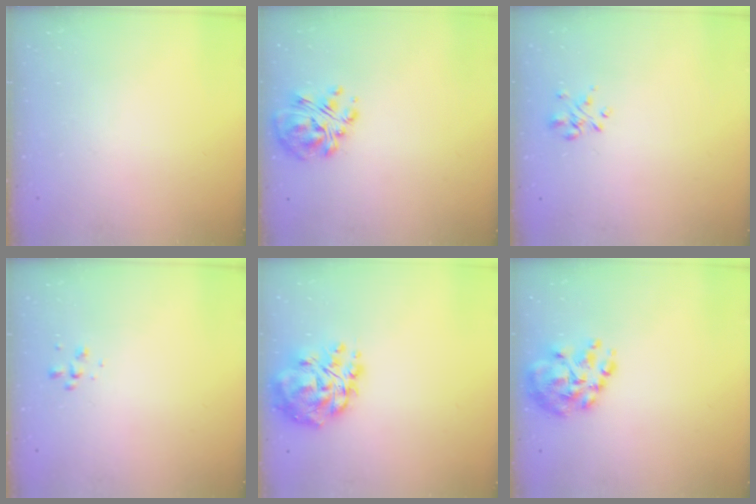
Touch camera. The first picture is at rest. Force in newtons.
{"total": 8.7, "press": 8.4, "slide": 2.2}
{"total": 1.9, "press": 1.8, "slide": 0.6}
{"total": 1.4, "press": 1.3, "slide": 0.4}
{"total": 14.7, "press": 13.9, "slide": 4.7}
{"total": 10.8, "press": 10.4, "slide": 2.9}